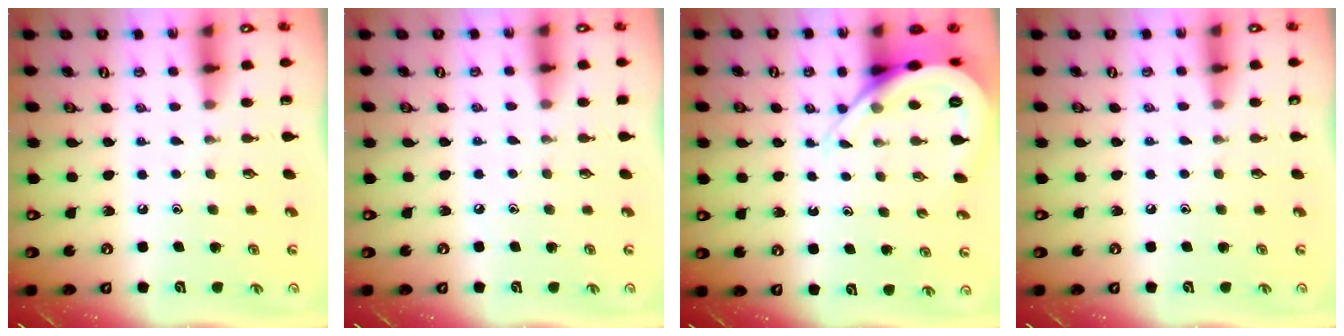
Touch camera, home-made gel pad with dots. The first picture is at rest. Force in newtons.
{"total": 3.2, "press": 3.2, "slide": 0.5}
{"total": 8.1, "press": 8.1, "slide": 0.8}
{"total": 3.2, "press": 3.2, "slide": 0.6}